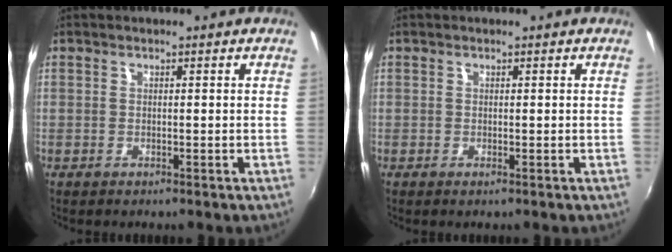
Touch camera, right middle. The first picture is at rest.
{"total": 0.0}